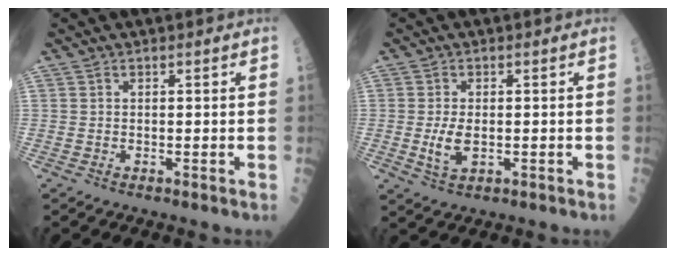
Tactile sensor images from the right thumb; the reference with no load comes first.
{"total": 4.3, "force": [-0.6, 2.2, 3.7], "torque": [-0.071, -0.006, -0.007]}